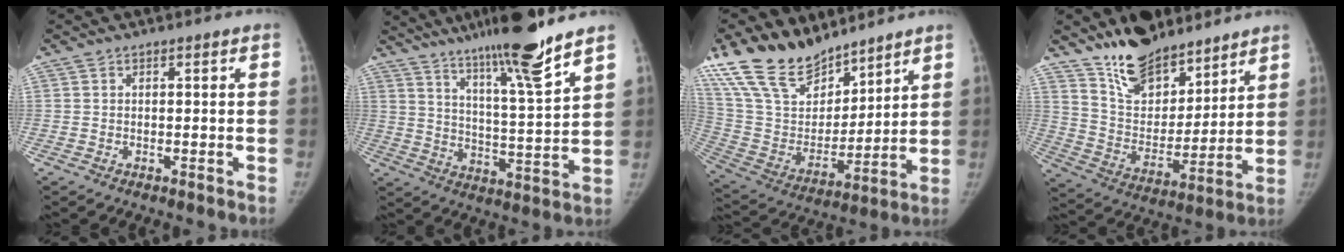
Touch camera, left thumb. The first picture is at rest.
{"total": 15.7, "force": [12.1, 0.0, 10.0], "torque": [-0.147, -0.065, 0.199]}
{"total": 21.7, "force": [17.1, 9.7, 9.1], "torque": [-0.150, -0.059, 0.334]}
{"total": 16.8, "force": [13.1, 7.7, 7.1], "torque": [-0.067, -0.082, 0.230]}